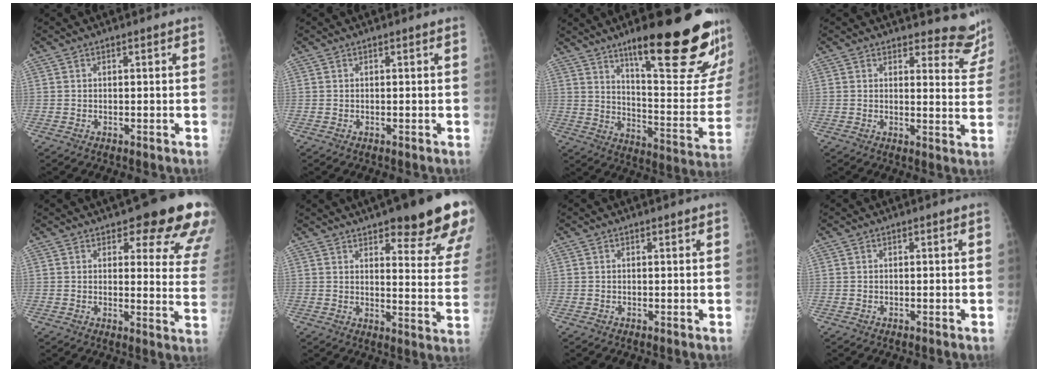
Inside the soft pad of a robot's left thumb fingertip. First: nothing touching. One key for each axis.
{"total": 0.0}
{"total": 27.4, "fx": 16.6, "fy": 5.8, "fz": 21.0, "tx": -0.248, "ty": -0.084, "tz": 0.251}
{"total": 9.2, "fx": 8.9, "fy": 2.4, "fz": 0.4, "tx": 0.035, "ty": -0.087, "tz": 0.075}
{"total": 17.0, "fx": 11.7, "fy": 5.5, "fz": 11.1, "tx": -0.086, "ty": -0.052, "tz": 0.122}
{"total": 22.6, "fx": 15.7, "fy": 5.5, "fz": 15.2, "tx": -0.168, "ty": -0.066, "tz": 0.188}
{"total": 0.6, "fx": 0.4, "fy": 0.2, "fz": 0.3, "tx": -0.007, "ty": -0.001, "tz": 0.004}
{"total": 0.0}